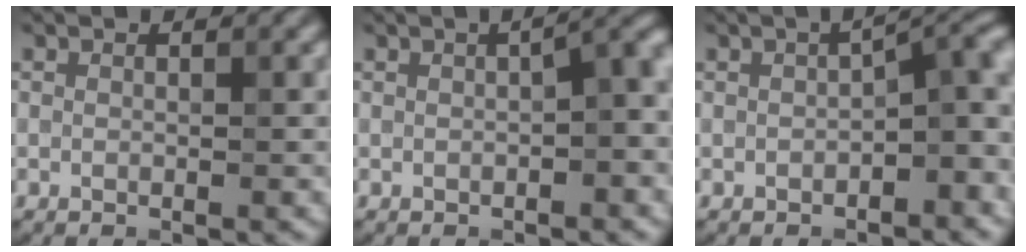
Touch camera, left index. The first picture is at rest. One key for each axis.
{"total": 3.6, "fx": 0.1, "fy": 1.0, "fz": 3.5, "tx": -0.043, "ty": 0.014, "tz": 0.002}
{"total": 4.8, "fx": -0.9, "fy": 1.9, "fz": 4.3, "tx": -0.041, "ty": 0.012, "tz": -0.018}